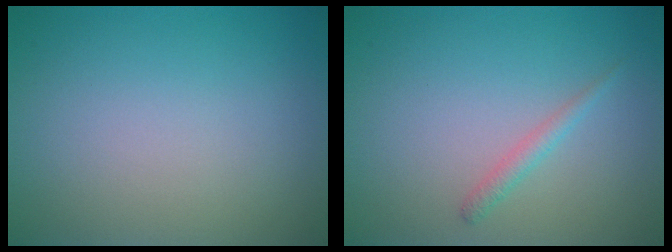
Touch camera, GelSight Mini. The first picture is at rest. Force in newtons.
{"total": 1.2, "press": 1.2, "slide": 0.1}